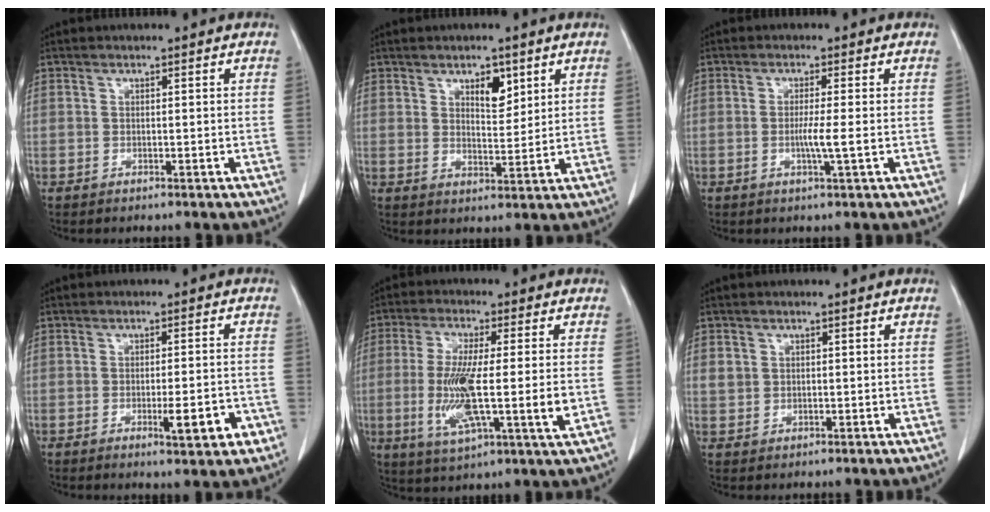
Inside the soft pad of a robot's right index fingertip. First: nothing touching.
{"total": 4.4, "force": [2.5, 1.9, 3.1], "torque": [-0.047, -0.005, 0.042]}
{"total": 3.2, "force": [-0.5, -0.6, 3.1], "torque": [-0.059, -0.006, -0.010]}
{"total": 5.8, "force": [-2.4, 1.0, 5.2], "torque": [-0.070, -0.003, -0.027]}
{"total": 12.8, "force": [-1.6, 1.4, 12.6], "torque": [-0.242, -0.019, -0.030]}
{"total": 2.1, "force": [0.5, 1.8, 0.8], "torque": [-0.017, 0.010, 0.014]}